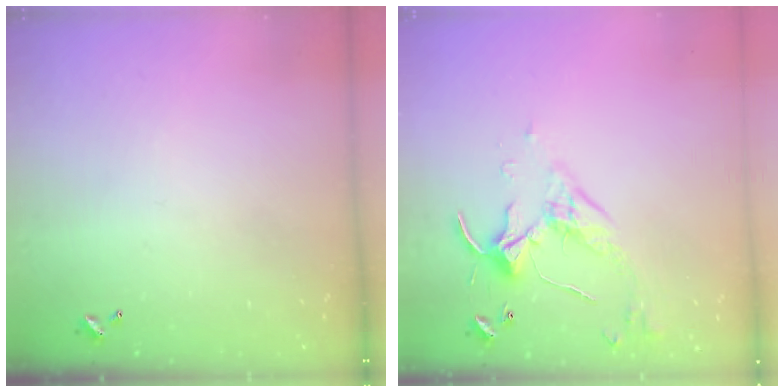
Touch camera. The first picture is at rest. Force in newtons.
{"total": 3.7, "press": 3.7, "slide": 0.5}